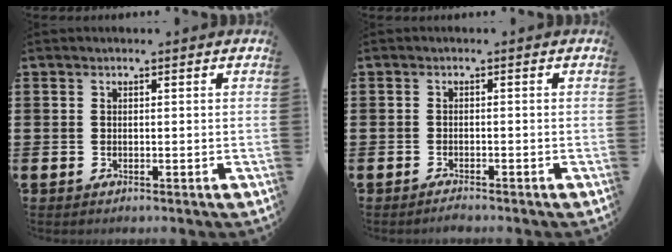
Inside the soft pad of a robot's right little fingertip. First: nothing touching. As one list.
[{"total": 0.7, "force": [-0.7, 0.0, 0.1], "torque": [-0.004, -0.003, -0.012]}]